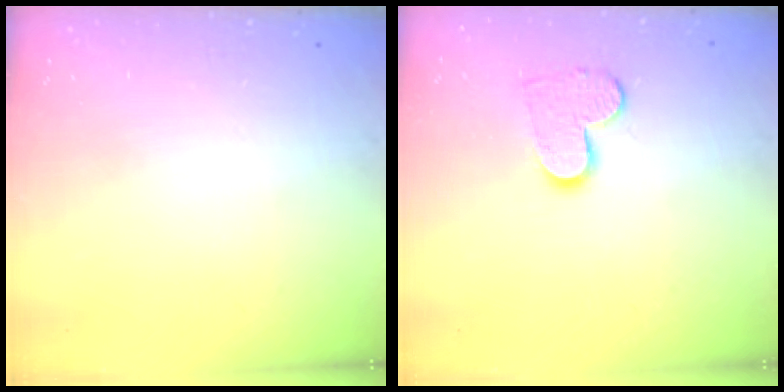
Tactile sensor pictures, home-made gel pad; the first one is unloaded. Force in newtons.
{"total": 9.9, "press": 9.8, "slide": 0.7}